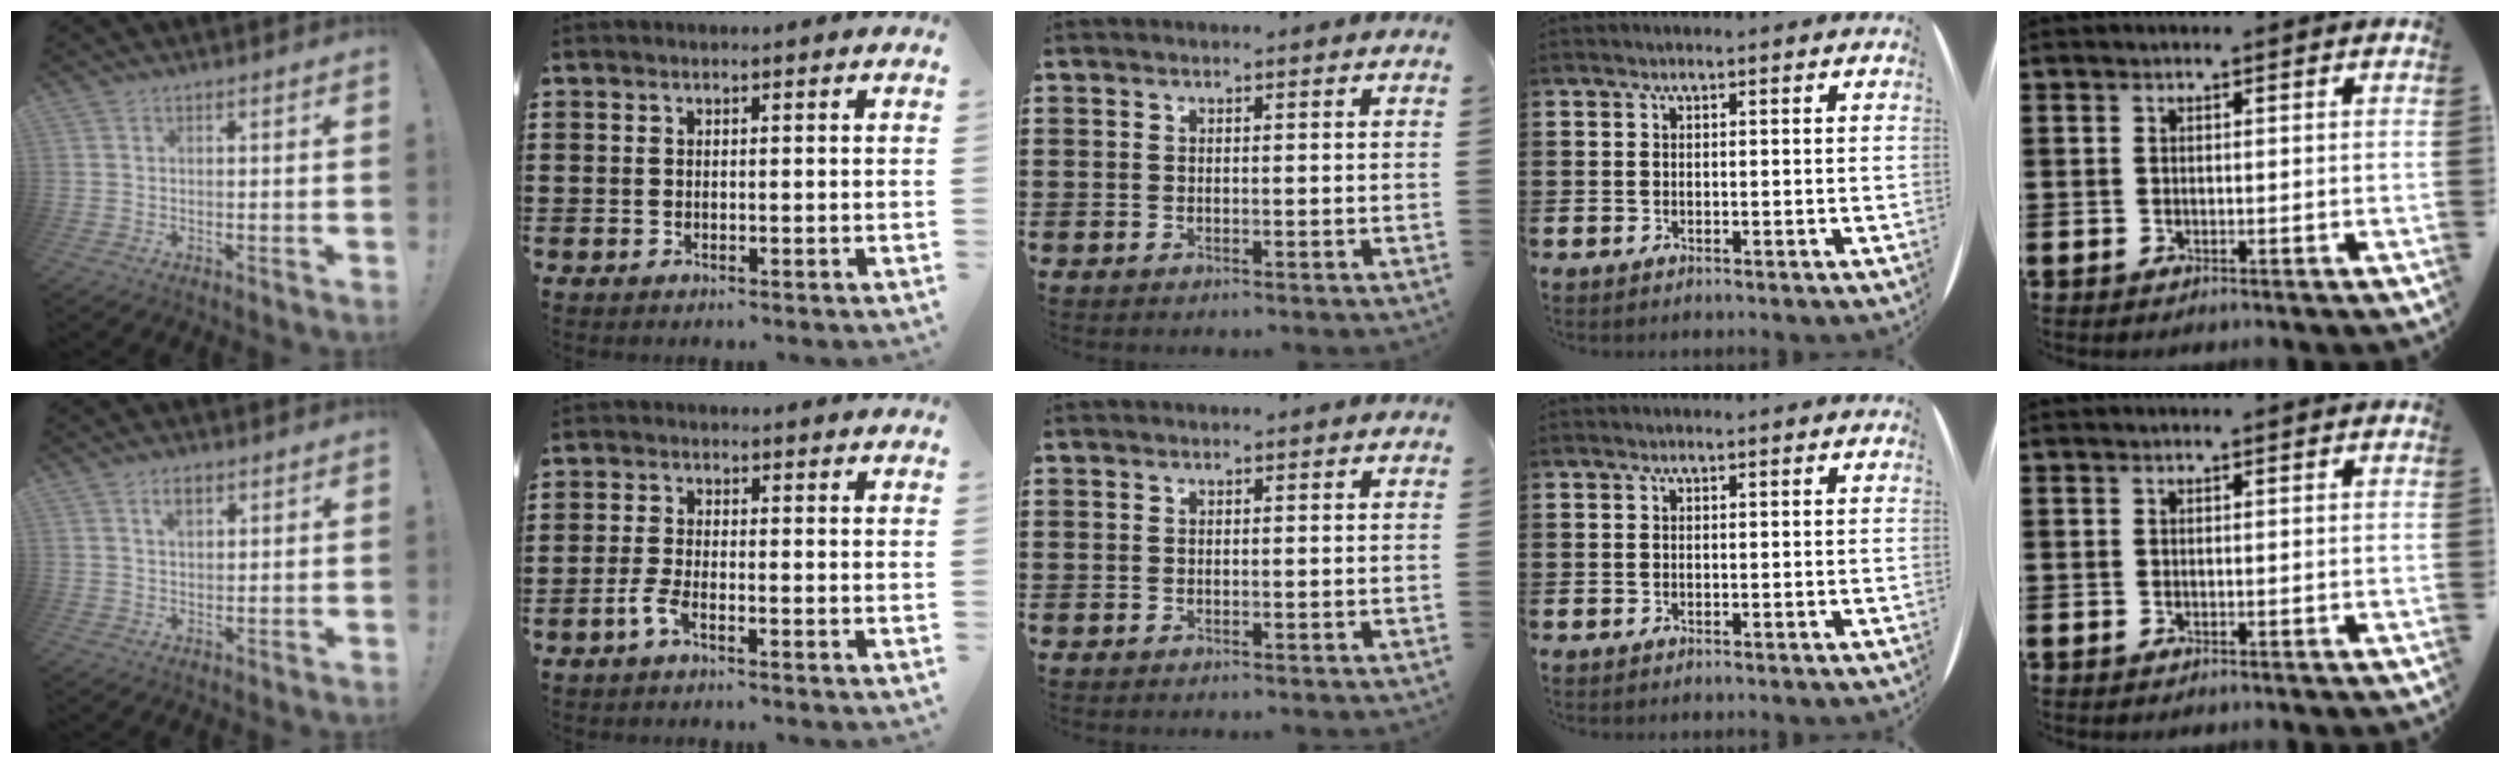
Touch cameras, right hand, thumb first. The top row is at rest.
{"thumb": {"total": 3.4, "force": [1.8, 1.7, 2.4], "torque": [-0.034, -0.004, 0.028]}, "index": {"total": 2.8, "force": [-1.7, 0.5, 2.2], "torque": [-0.059, -0.006, -0.037]}}